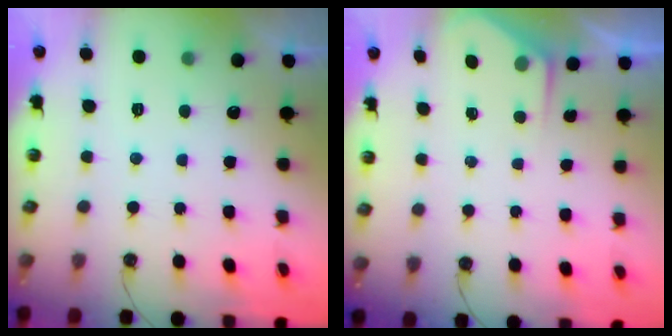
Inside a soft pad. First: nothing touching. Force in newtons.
{"total": 3.0, "press": 3.0, "slide": 0.4}